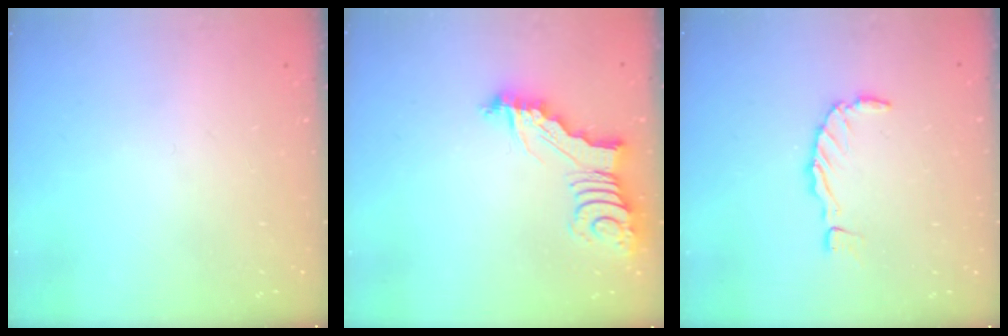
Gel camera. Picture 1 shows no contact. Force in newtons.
{"total": 4.1, "press": 4.1, "slide": 0.2}
{"total": 1.5, "press": 1.4, "slide": 0.3}